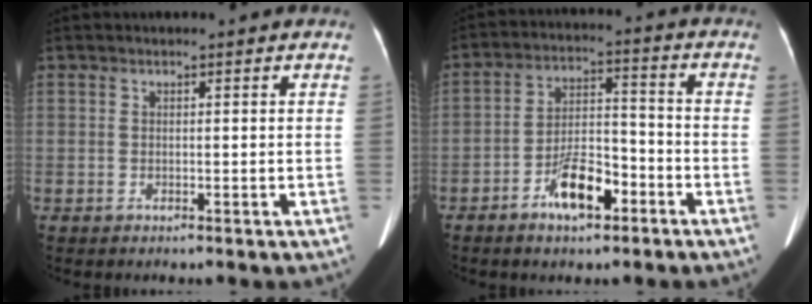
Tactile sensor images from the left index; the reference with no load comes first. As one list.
[{"total": 8.5, "force": [-4.7, 3.0, 6.3], "torque": [-0.121, 0.010, -0.082]}]